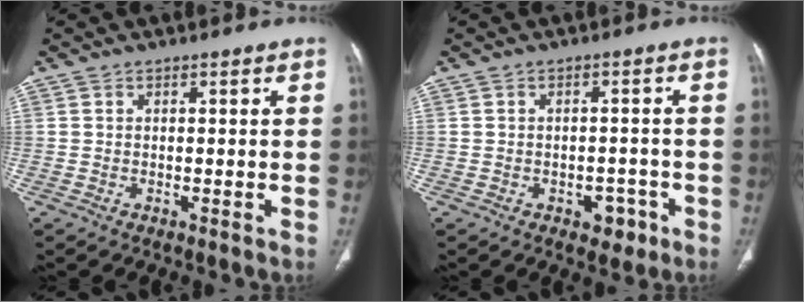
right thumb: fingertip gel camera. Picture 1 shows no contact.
{"total": 4.0, "force": [-2.1, 2.7, 2.1], "torque": [-0.007, 0.017, -0.023]}